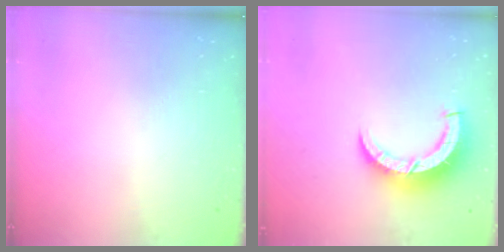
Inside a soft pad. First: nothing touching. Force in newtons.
{"total": 8.8, "press": 8.8, "slide": 1.1}